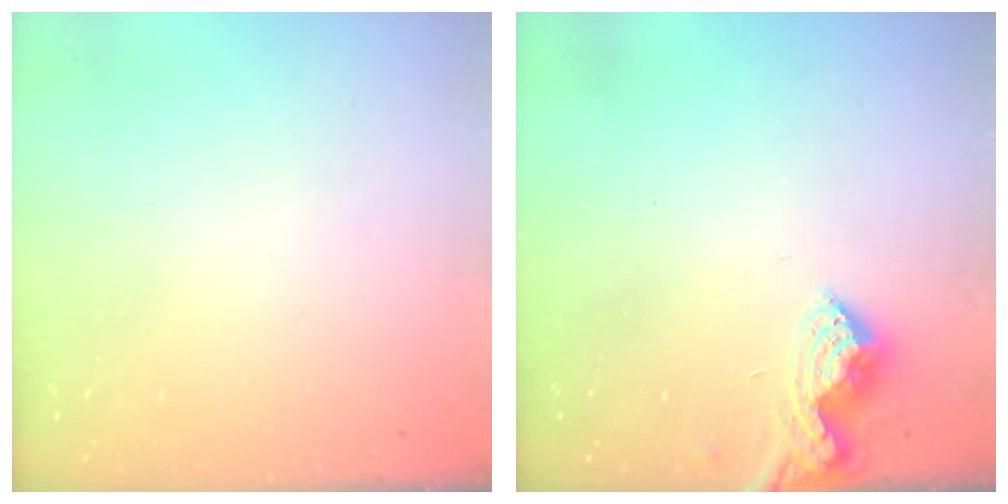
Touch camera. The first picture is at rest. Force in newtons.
{"total": 8.3, "press": 8.3, "slide": 0.2}